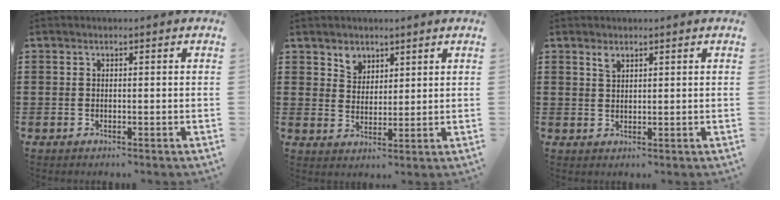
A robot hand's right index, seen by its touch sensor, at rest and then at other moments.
{"total": 3.6, "force": [2.5, 2.6, 0.3], "torque": [-0.013, 0.004, 0.046]}
{"total": 1.6, "force": [1.2, 0.6, 0.7], "torque": [-0.018, 0.003, 0.022]}